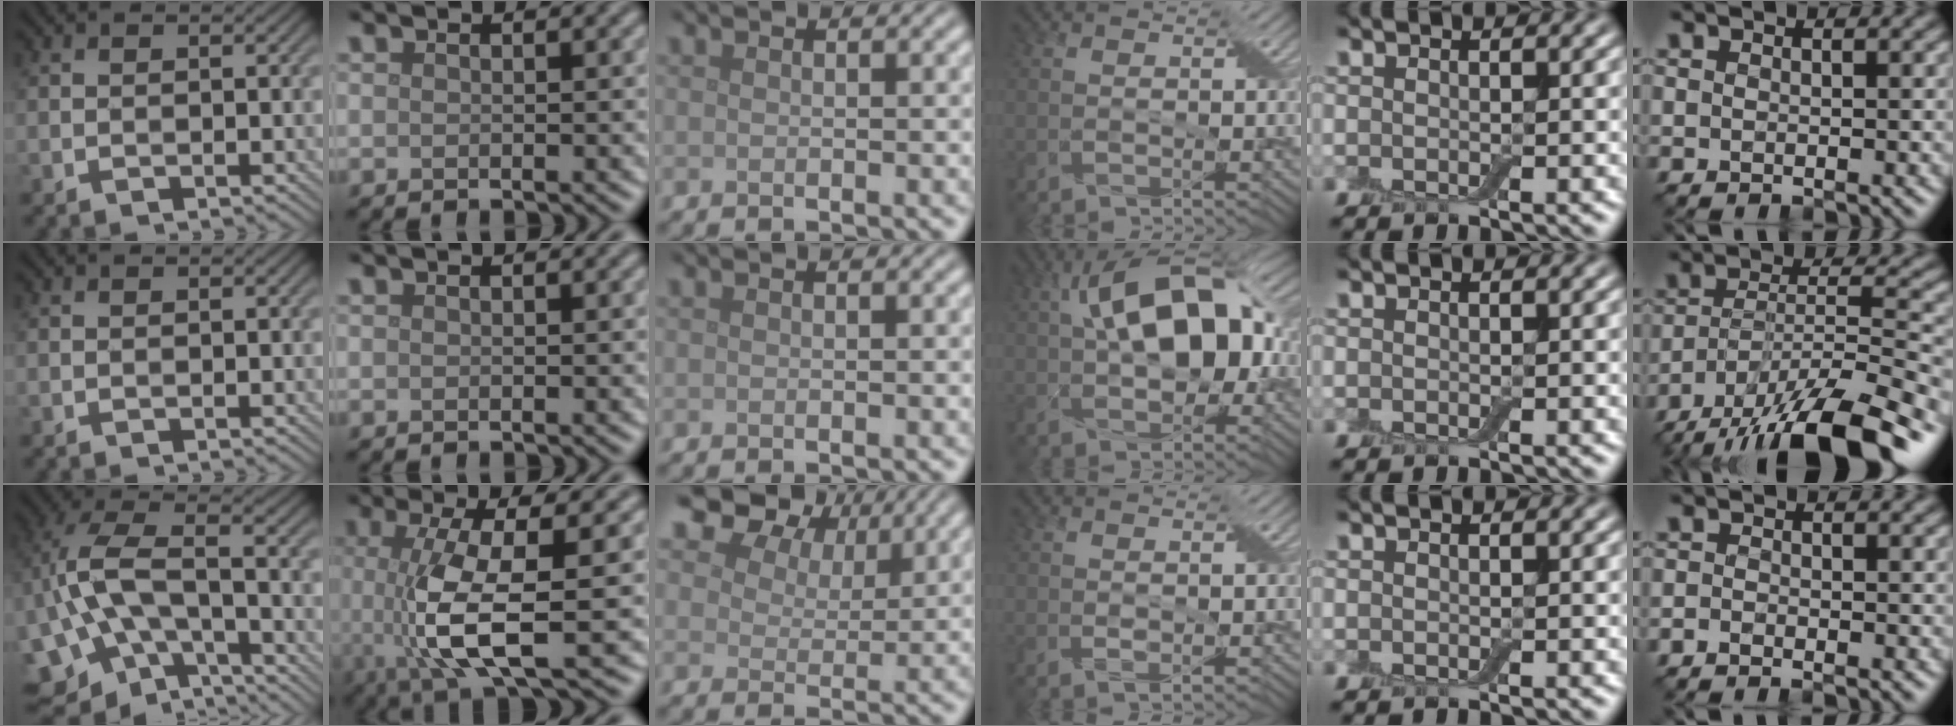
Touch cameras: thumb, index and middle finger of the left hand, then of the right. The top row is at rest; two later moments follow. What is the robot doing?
{"motion": "extract", "object": "airpods case & airpods"}